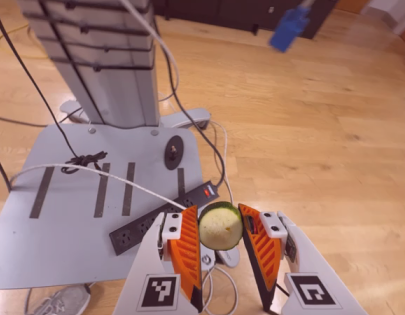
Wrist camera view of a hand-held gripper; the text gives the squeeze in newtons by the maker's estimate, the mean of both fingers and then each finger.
{"total": 6.9, "left": 7.1, "right": 6.7}